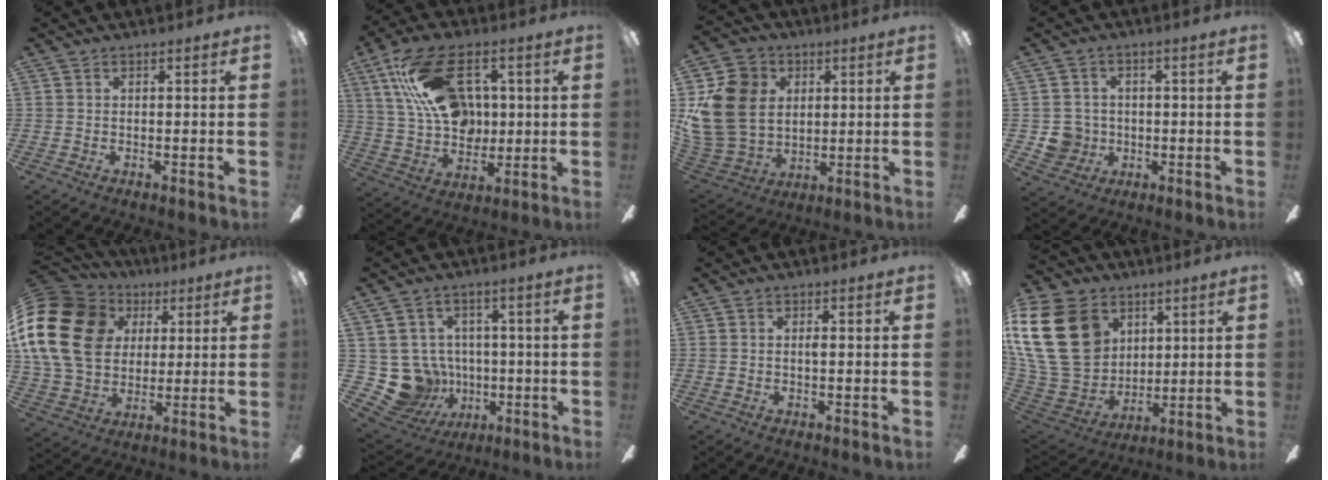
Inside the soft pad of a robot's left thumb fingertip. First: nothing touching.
{"total": 20.6, "force": [8.2, 12.8, 14.0], "torque": [-0.258, -0.008, 0.148]}
{"total": 17.4, "force": [3.9, 14.6, 8.6], "torque": [-0.210, 0.000, 0.075]}
{"total": 6.0, "force": [-0.4, 5.9, 0.9], "torque": [-0.026, 0.006, -0.002]}
{"total": 21.6, "force": [5.0, 17.0, 12.4], "torque": [-0.259, 0.000, 0.092]}
{"total": 12.5, "force": [-1.9, 11.7, 3.9], "torque": [-0.125, 0.002, -0.017]}
{"total": 0.7, "force": [0.1, 0.1, 0.7], "torque": [-0.014, 0.000, 0.001]}
{"total": 25.1, "force": [7.5, 19.3, 14.1], "torque": [-0.321, -0.016, 0.151]}